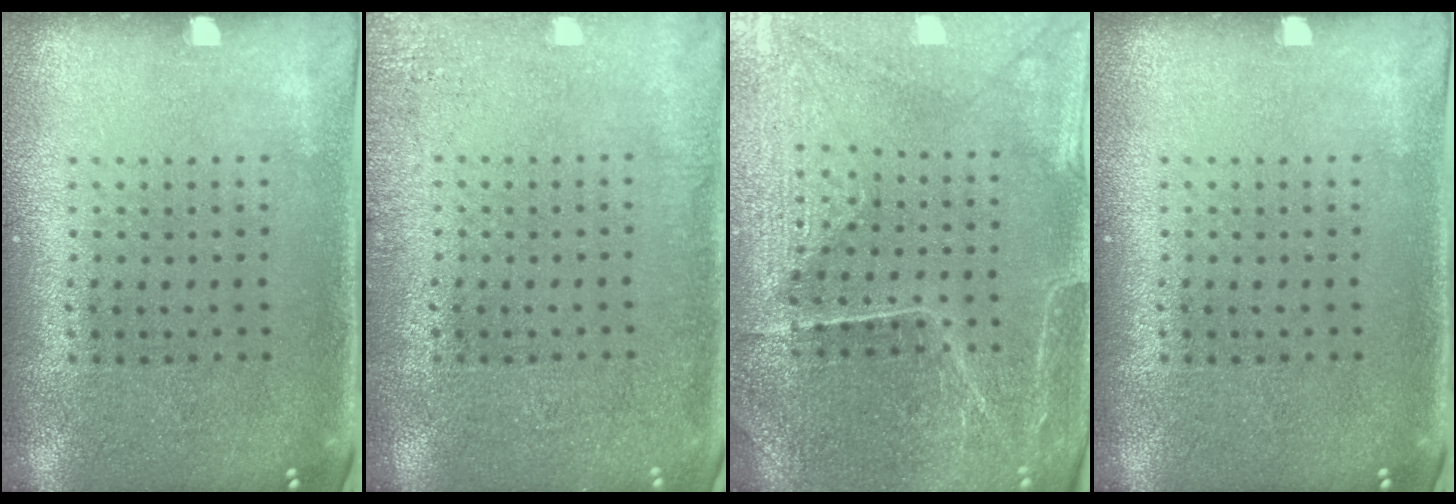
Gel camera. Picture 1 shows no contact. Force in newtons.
{"total": 2.0, "press": 2.0, "slide": 0.3}
{"total": 2.7, "press": 2.7, "slide": 0.2}
{"total": 0.0}